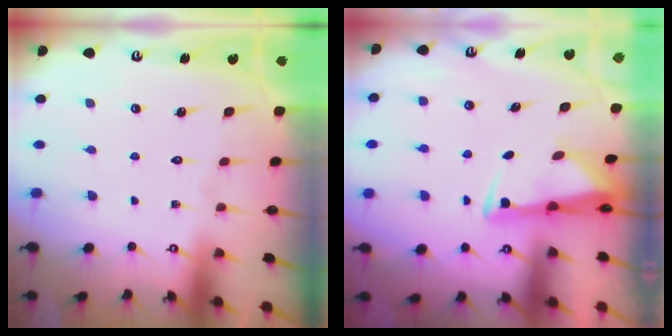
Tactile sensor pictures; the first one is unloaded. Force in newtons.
{"total": 3.1, "press": 3.0, "slide": 0.9}